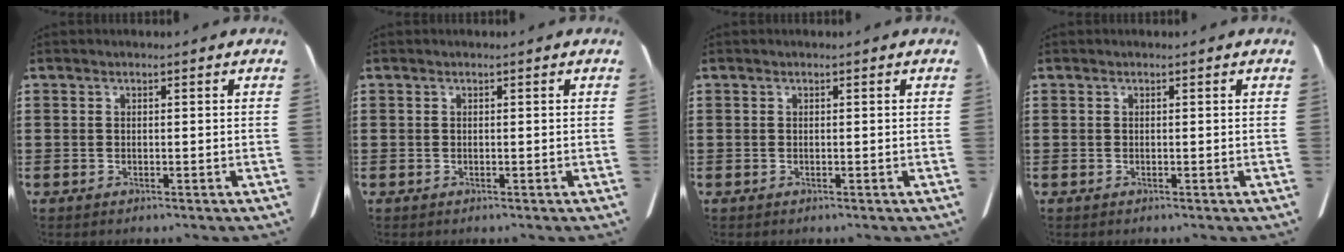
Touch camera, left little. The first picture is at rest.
{"total": 0.0}
{"total": 0.0}
{"total": 0.0}